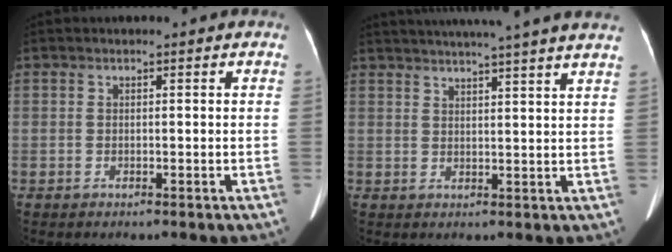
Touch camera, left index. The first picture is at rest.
{"total": 19.3, "force": [17.0, -0.9, 9.0], "torque": [-0.145, 0.002, 0.215]}